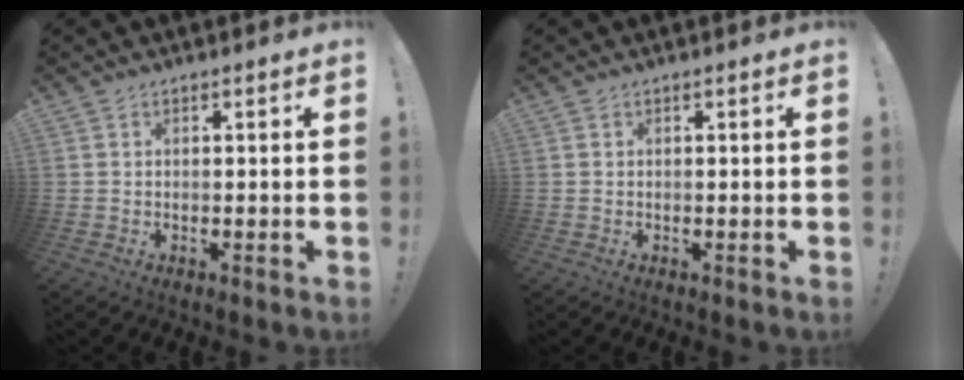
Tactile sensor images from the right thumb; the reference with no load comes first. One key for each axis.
{"total": 0.0}